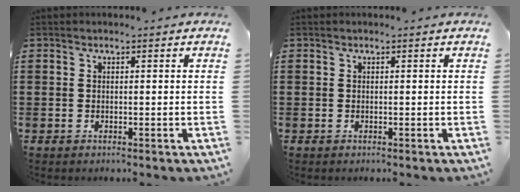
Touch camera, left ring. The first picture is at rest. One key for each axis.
{"total": 0.0}